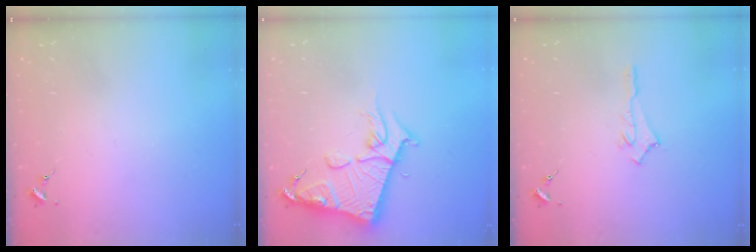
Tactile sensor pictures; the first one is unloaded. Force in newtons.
{"total": 14.8, "press": 14.8, "slide": 1.5}
{"total": 2.5, "press": 2.5, "slide": 0.2}